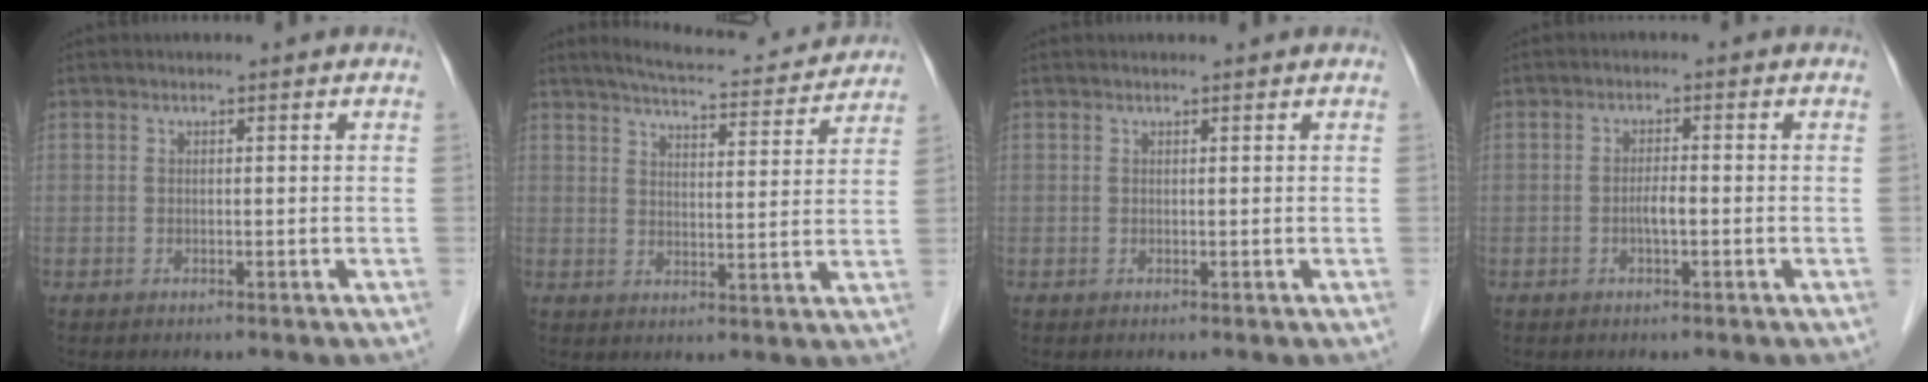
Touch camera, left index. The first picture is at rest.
{"total": 11.6, "force": [11.2, 1.2, 3.1], "torque": [-0.044, 0.001, 0.137]}
{"total": 0.5, "force": [0.5, 0.0, 0.1], "torque": [-0.007, 0.004, 0.009]}
{"total": 1.9, "force": [-0.6, 0.3, 1.8], "torque": [-0.034, 0.002, -0.012]}